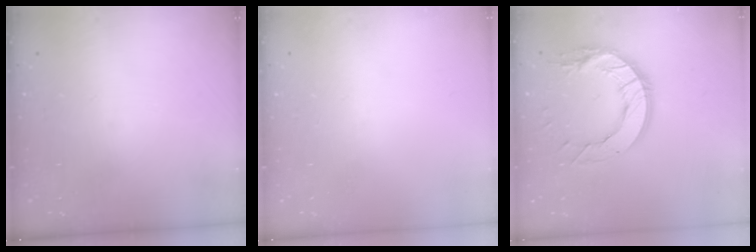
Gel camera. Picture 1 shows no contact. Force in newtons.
{"total": 0.0}
{"total": 15.4, "press": 15.3, "slide": 1.5}